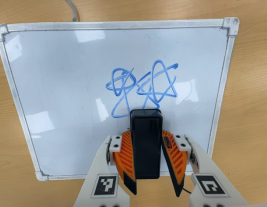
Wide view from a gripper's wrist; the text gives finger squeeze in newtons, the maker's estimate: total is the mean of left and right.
{"total": 5.5, "left": 4.7, "right": 6.3}